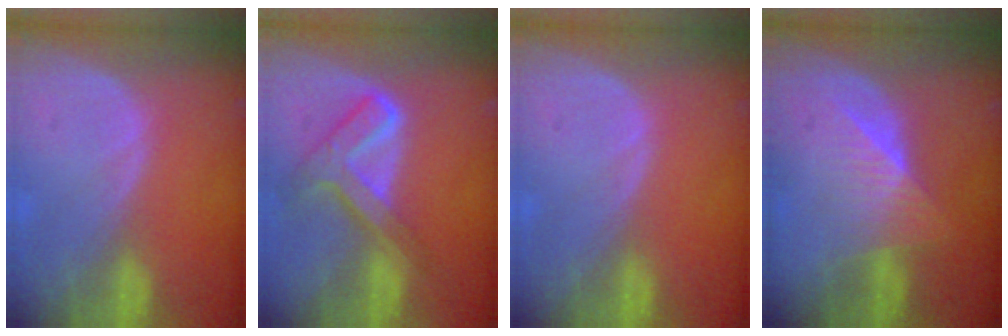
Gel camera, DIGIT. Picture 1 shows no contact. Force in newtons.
{"total": 7.7, "press": 6.5, "slide": 4.1}
{"total": 0.0}
{"total": 6.3, "press": 5.5, "slide": 3.0}